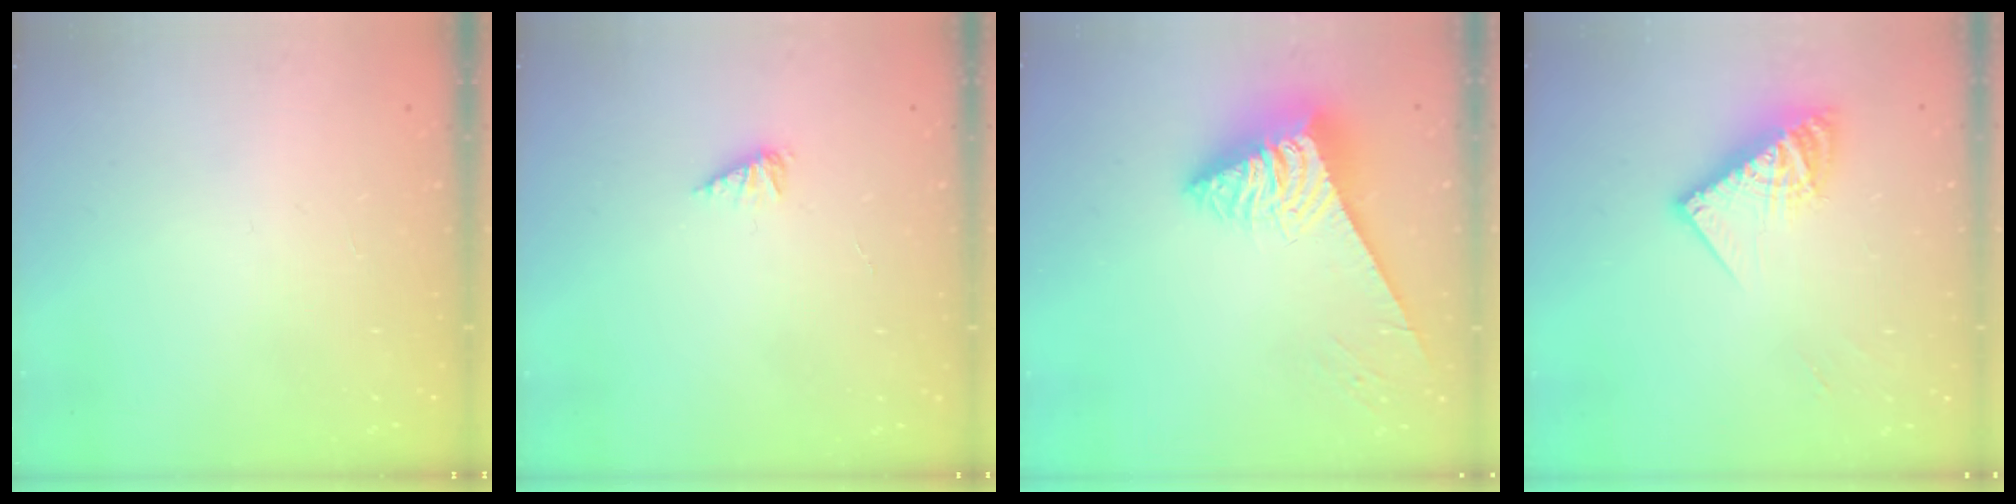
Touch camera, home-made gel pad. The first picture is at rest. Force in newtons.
{"total": 2.1, "press": 2.1, "slide": 0.3}
{"total": 6.6, "press": 6.6, "slide": 0.9}
{"total": 12.1, "press": 12.0, "slide": 1.1}